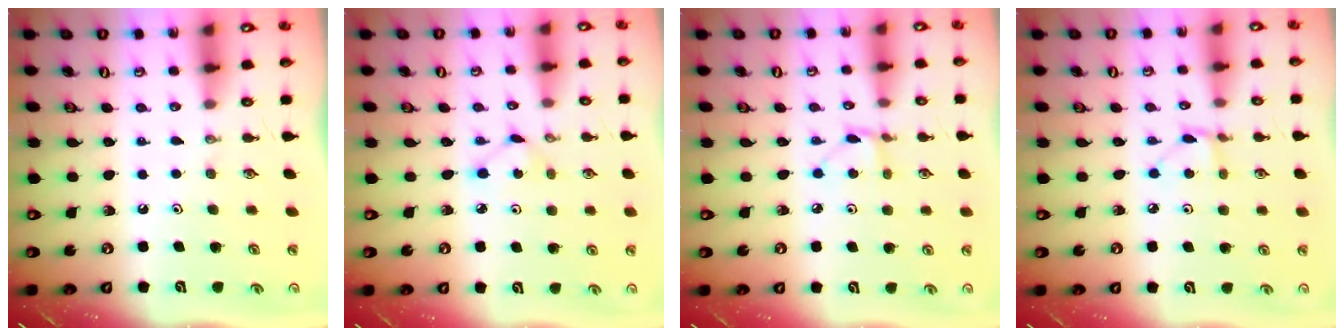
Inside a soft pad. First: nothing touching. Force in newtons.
{"total": 2.8, "press": 2.7, "slide": 0.3}
{"total": 2.7, "press": 2.7, "slide": 0.3}
{"total": 2.7, "press": 2.7, "slide": 0.3}